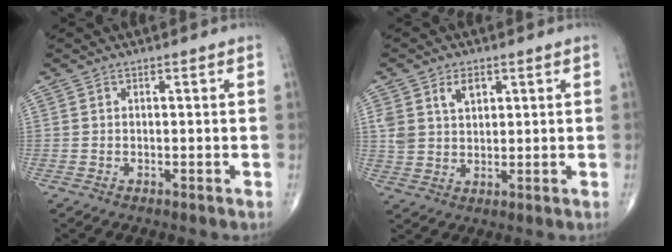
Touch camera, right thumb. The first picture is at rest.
{"total": 5.9, "force": [2.7, 3.8, 3.6], "torque": [-0.050, -0.010, 0.054]}